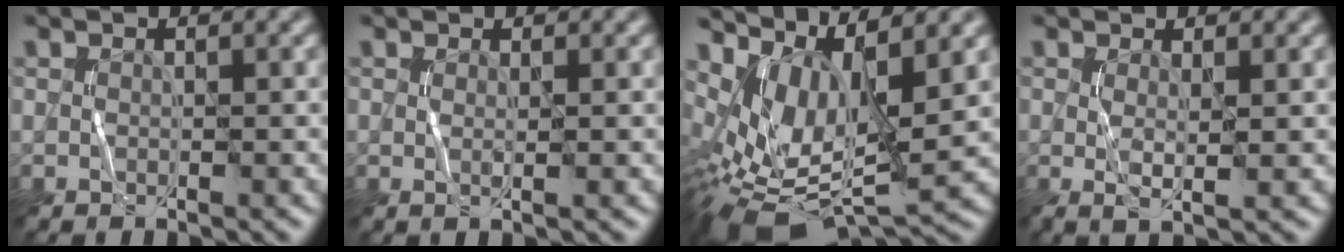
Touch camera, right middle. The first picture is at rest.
{"total": 0.7, "force": [0.3, 0.1, 0.6], "torque": [-0.012, -0.004, 0.004]}
{"total": 8.1, "force": [1.6, 3.7, 7.0], "torque": [-0.143, -0.017, 0.044]}
{"total": 1.9, "force": [0.5, 0.4, 1.7], "torque": [-0.033, -0.006, 0.010]}